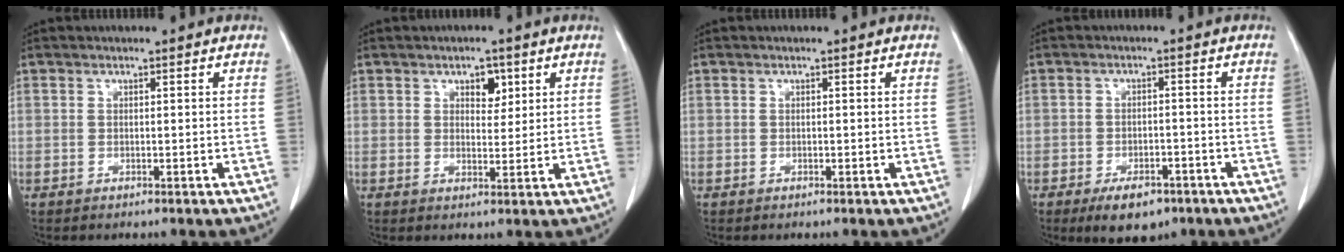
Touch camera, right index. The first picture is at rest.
{"total": 3.4, "force": [1.7, 1.9, 2.2], "torque": [-0.028, 0.002, 0.026]}
{"total": 0.0}
{"total": 6.3, "force": [-4.2, 3.1, 3.6], "torque": [-0.054, 0.000, -0.060]}